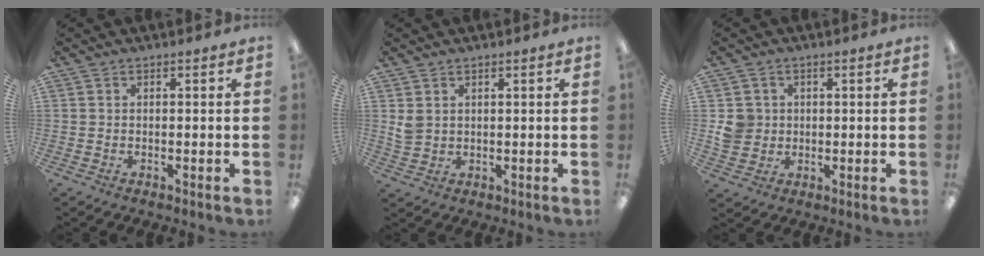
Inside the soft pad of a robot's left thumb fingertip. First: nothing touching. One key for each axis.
{"total": 2.9, "fx": 1.6, "fy": 2.0, "fz": 1.3, "tx": -0.029, "ty": 0.002, "tz": 0.031}
{"total": 5.1, "fx": 0.8, "fy": 4.9, "fz": 1.3, "tx": -0.019, "ty": 0.007, "tz": 0.015}